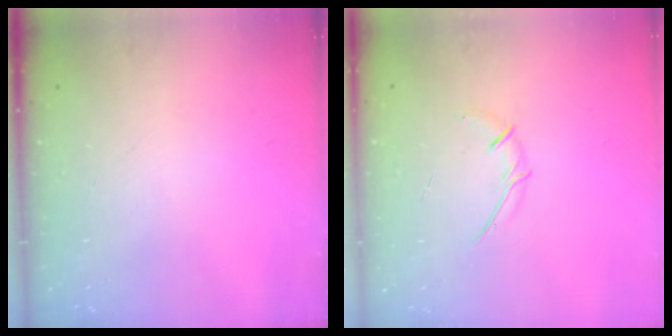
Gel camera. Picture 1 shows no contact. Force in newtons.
{"total": 5.6, "press": 5.6, "slide": 0.7}